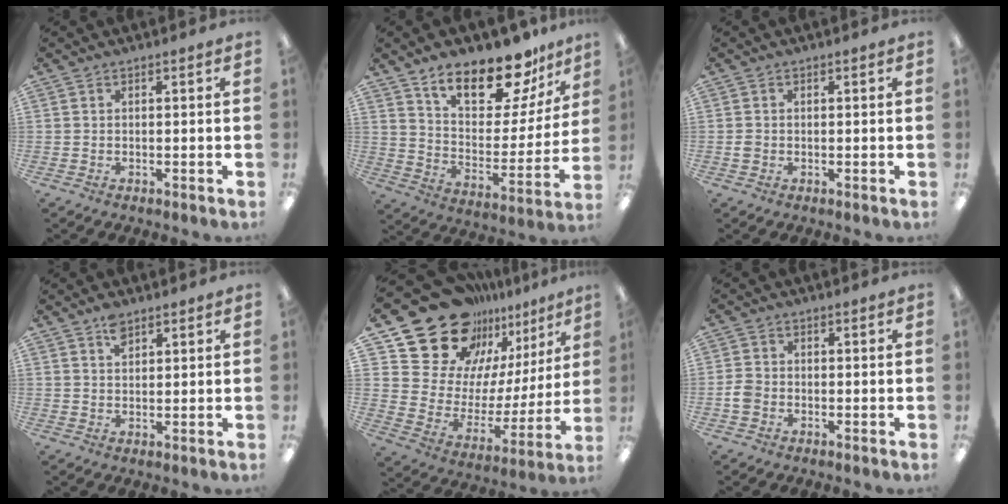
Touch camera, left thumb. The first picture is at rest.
{"total": 18.3, "force": [14.4, 6.8, 8.9], "torque": [-0.150, -0.096, 0.250]}
{"total": 1.1, "force": [-0.1, 1.1, 0.4], "torque": [-0.008, 0.005, -0.003]}
{"total": 3.9, "force": [2.7, 2.1, 1.9], "torque": [-0.027, -0.006, 0.047]}
{"total": 23.6, "force": [19.1, 12.4, 6.4], "torque": [-0.130, -0.141, 0.363]}
{"total": 3.1, "force": [-0.9, 2.6, 1.5], "torque": [-0.023, 0.009, -0.017]}